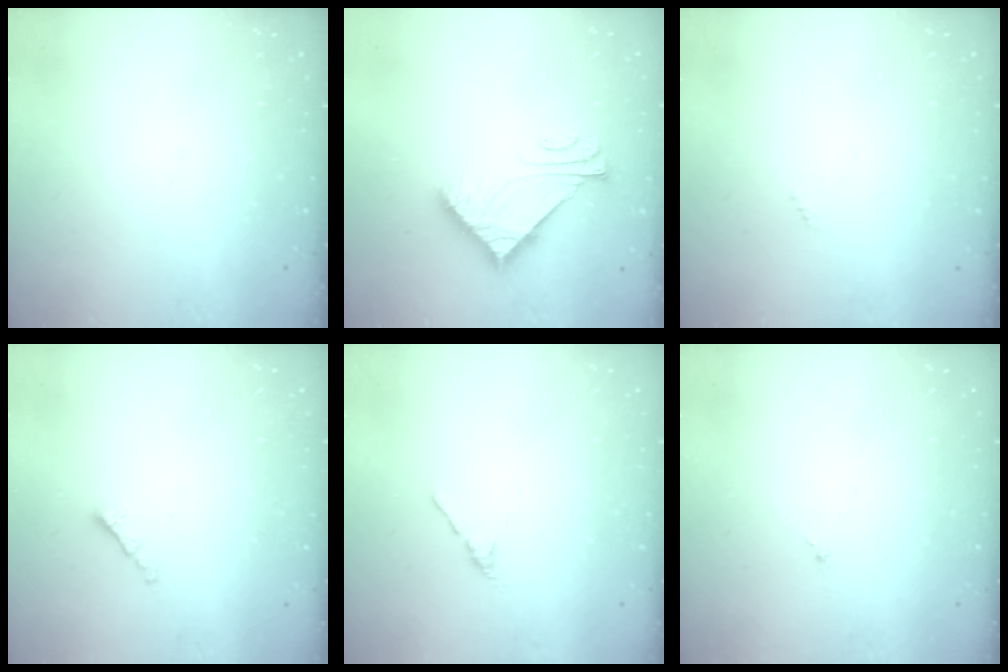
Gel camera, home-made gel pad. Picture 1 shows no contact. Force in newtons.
{"total": 8.5, "press": 8.4, "slide": 1.0}
{"total": 0.0}
{"total": 1.6, "press": 1.6, "slide": 0.0}
{"total": 3.0, "press": 2.8, "slide": 0.8}
{"total": 1.0, "press": 0.8, "slide": 0.5}